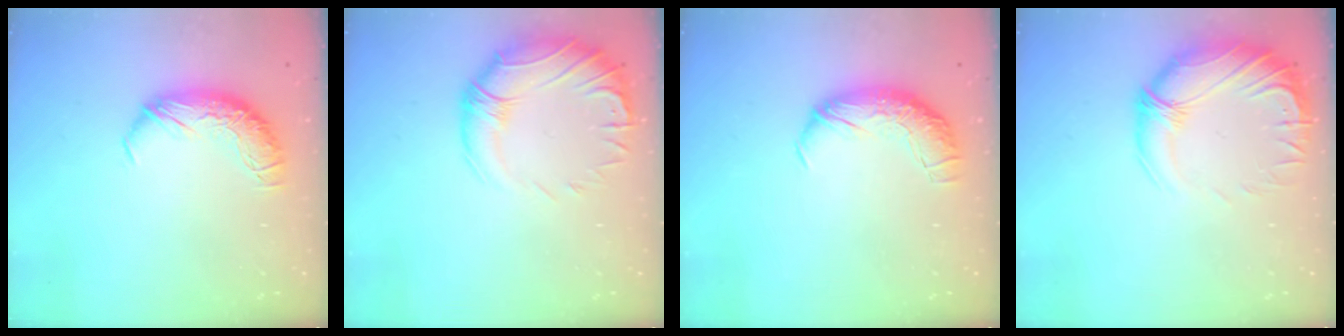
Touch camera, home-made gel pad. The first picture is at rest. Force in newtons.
{"total": 3.4, "press": 1.0, "slide": 3.3}
{"total": 2.3, "press": 1.1, "slide": 2.1}
{"total": 4.0, "press": 1.9, "slide": 3.5}